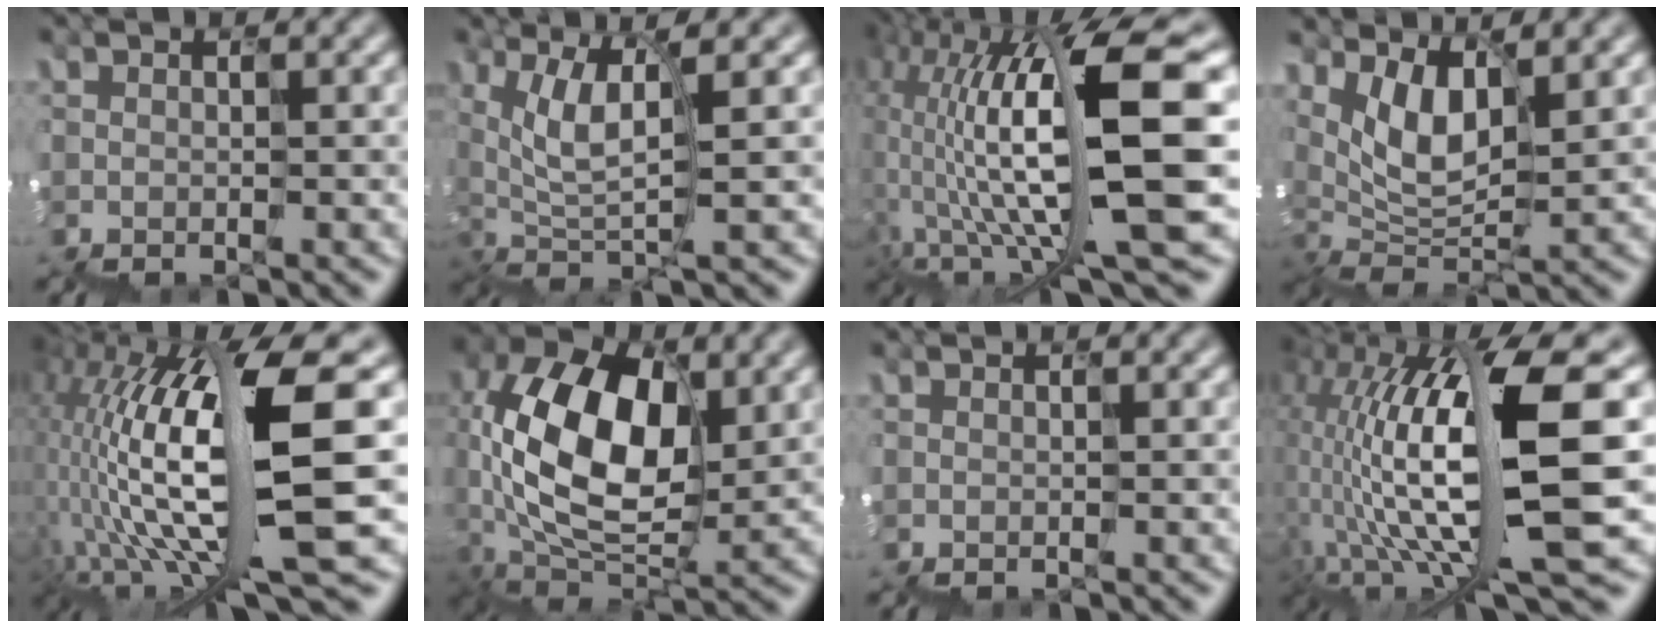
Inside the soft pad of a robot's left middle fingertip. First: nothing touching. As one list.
[{"total": 4.1, "force": [0.2, 1.5, 3.8], "torque": [-0.104, 0.000, -0.005]}, {"total": 12.3, "force": [2.0, 4.4, 11.3], "torque": [-0.239, -0.002, 0.057]}, {"total": 3.9, "force": [1.9, 1.9, 2.9], "torque": [-0.084, -0.001, 0.035]}, {"total": 13.7, "force": [-0.9, 3.3, 13.3], "torque": [-0.270, 0.020, -0.007]}, {"total": 9.4, "force": [0.3, 5.9, 7.3], "torque": [-0.170, 0.007, -0.001]}, {"total": 0.0}, {"total": 13.2, "force": [0.5, 3.7, 12.7], "torque": [-0.265, 0.007, 0.025]}]